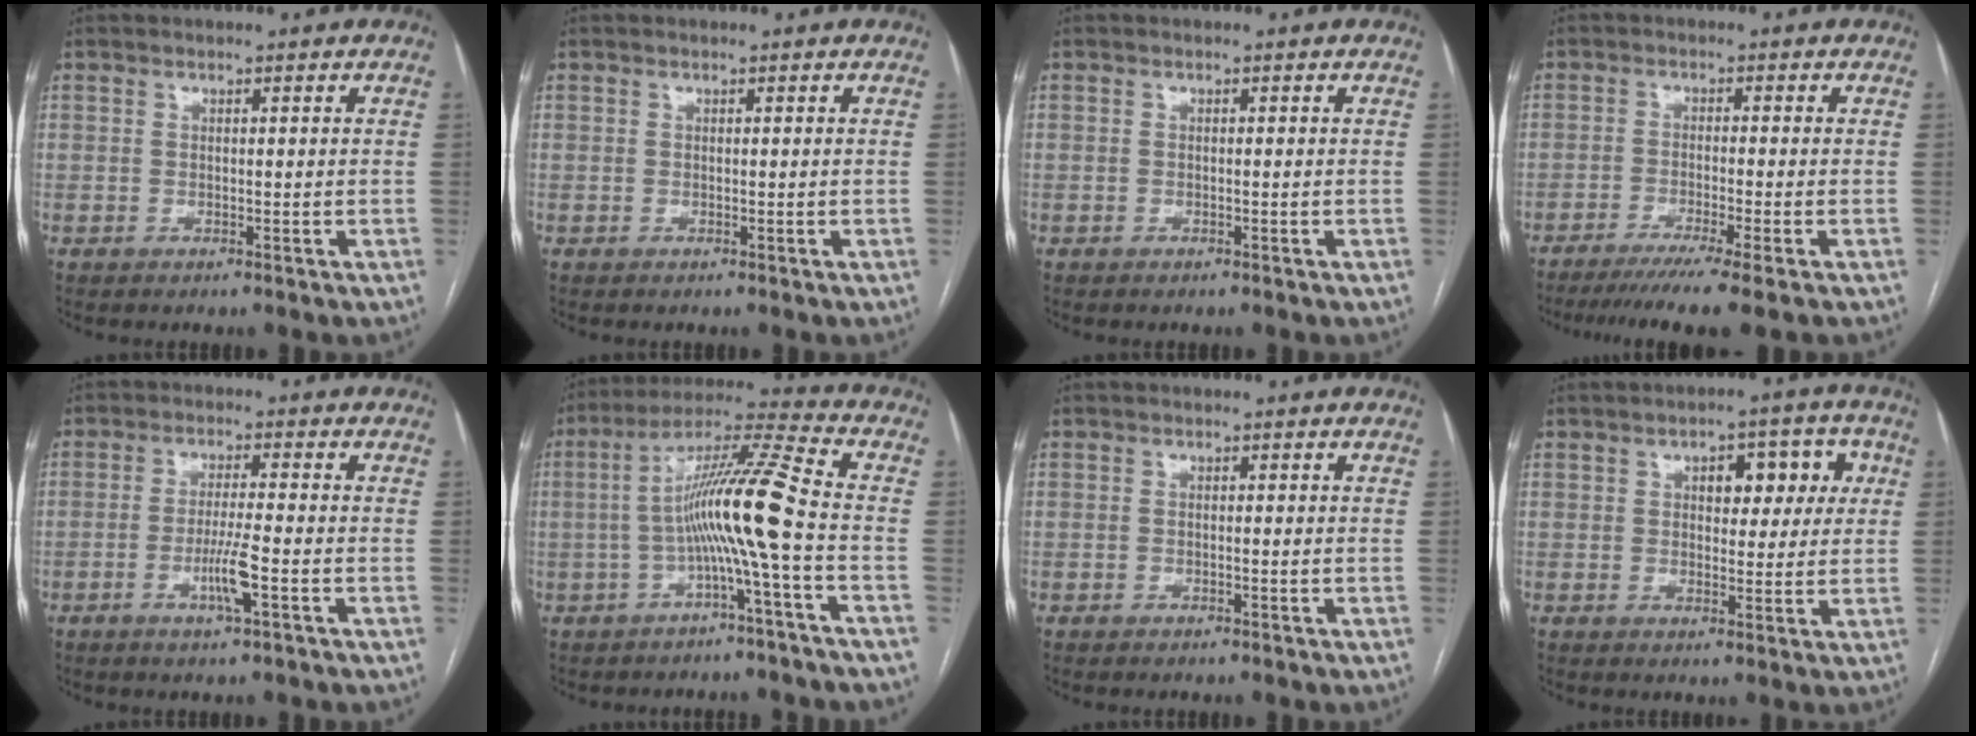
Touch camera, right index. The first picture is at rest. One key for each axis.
{"total": 0.0}
{"total": 0.0}
{"total": 9.0, "fx": -6.9, "fy": -1.2, "fz": 5.7, "tx": -0.077, "ty": -0.023, "tz": -0.106}
{"total": 5.3, "fx": -2.0, "fy": -0.1, "fz": 4.9, "tx": -0.092, "ty": -0.008, "tz": -0.038}
{"total": 11.7, "fx": -2.1, "fy": -1.5, "fz": 11.4, "tx": -0.205, "ty": 0.028, "tz": -0.043}
{"total": 0.8, "fx": -0.2, "fy": 0.2, "fz": 0.7, "tx": -0.014, "ty": 0.002, "tz": -0.002}
{"total": 7.5, "fx": 2.3, "fy": 3.7, "fz": 6.0, "tx": -0.067, "ty": 0.024, "tz": 0.030}